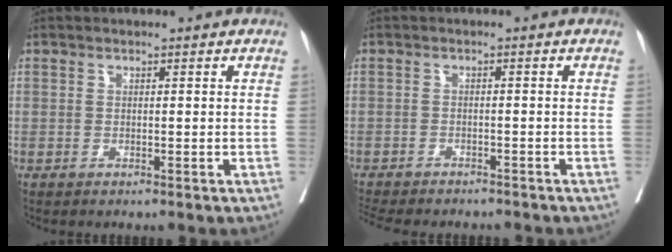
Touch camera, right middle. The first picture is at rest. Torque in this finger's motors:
{"motor_torque": [0.95, -1.19, 0.42, 0.07]}